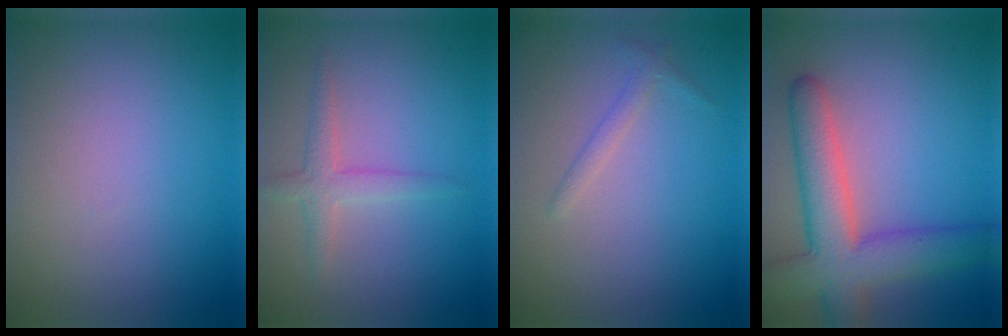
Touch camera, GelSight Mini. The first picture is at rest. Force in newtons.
{"total": 2.2, "press": 2.2, "slide": 0.1}
{"total": 1.1, "press": 1.1, "slide": 0.1}
{"total": 7.7, "press": 7.7, "slide": 0.3}